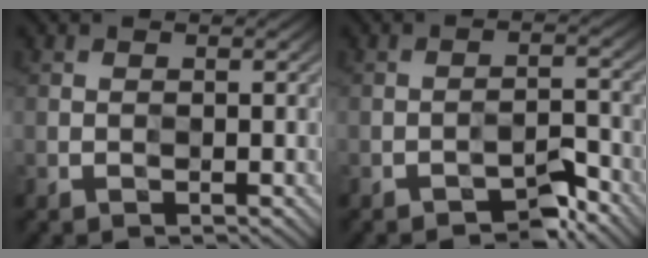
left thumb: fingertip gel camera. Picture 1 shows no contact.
{"total": 2.8, "force": [-2.8, -0.1, 0.2], "torque": [0.003, 0.014, -0.047]}